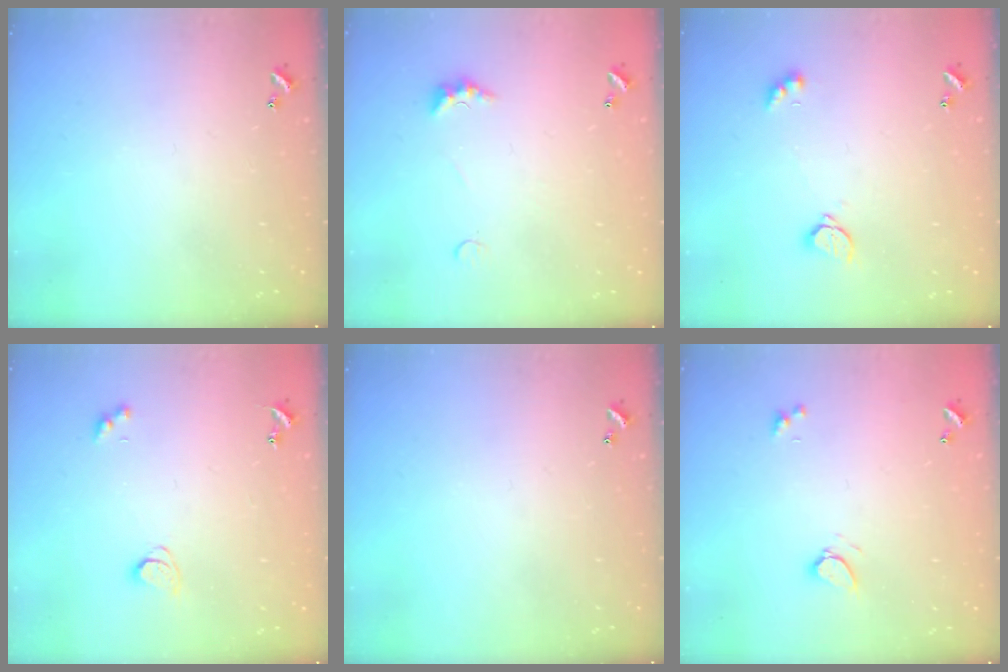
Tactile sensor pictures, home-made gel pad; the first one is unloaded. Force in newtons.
{"total": 2.2, "press": 2.1, "slide": 0.7}
{"total": 2.2, "press": 2.1, "slide": 0.6}
{"total": 1.8, "press": 1.8, "slide": 0.3}
{"total": 0.0}
{"total": 1.7, "press": 1.6, "slide": 0.3}